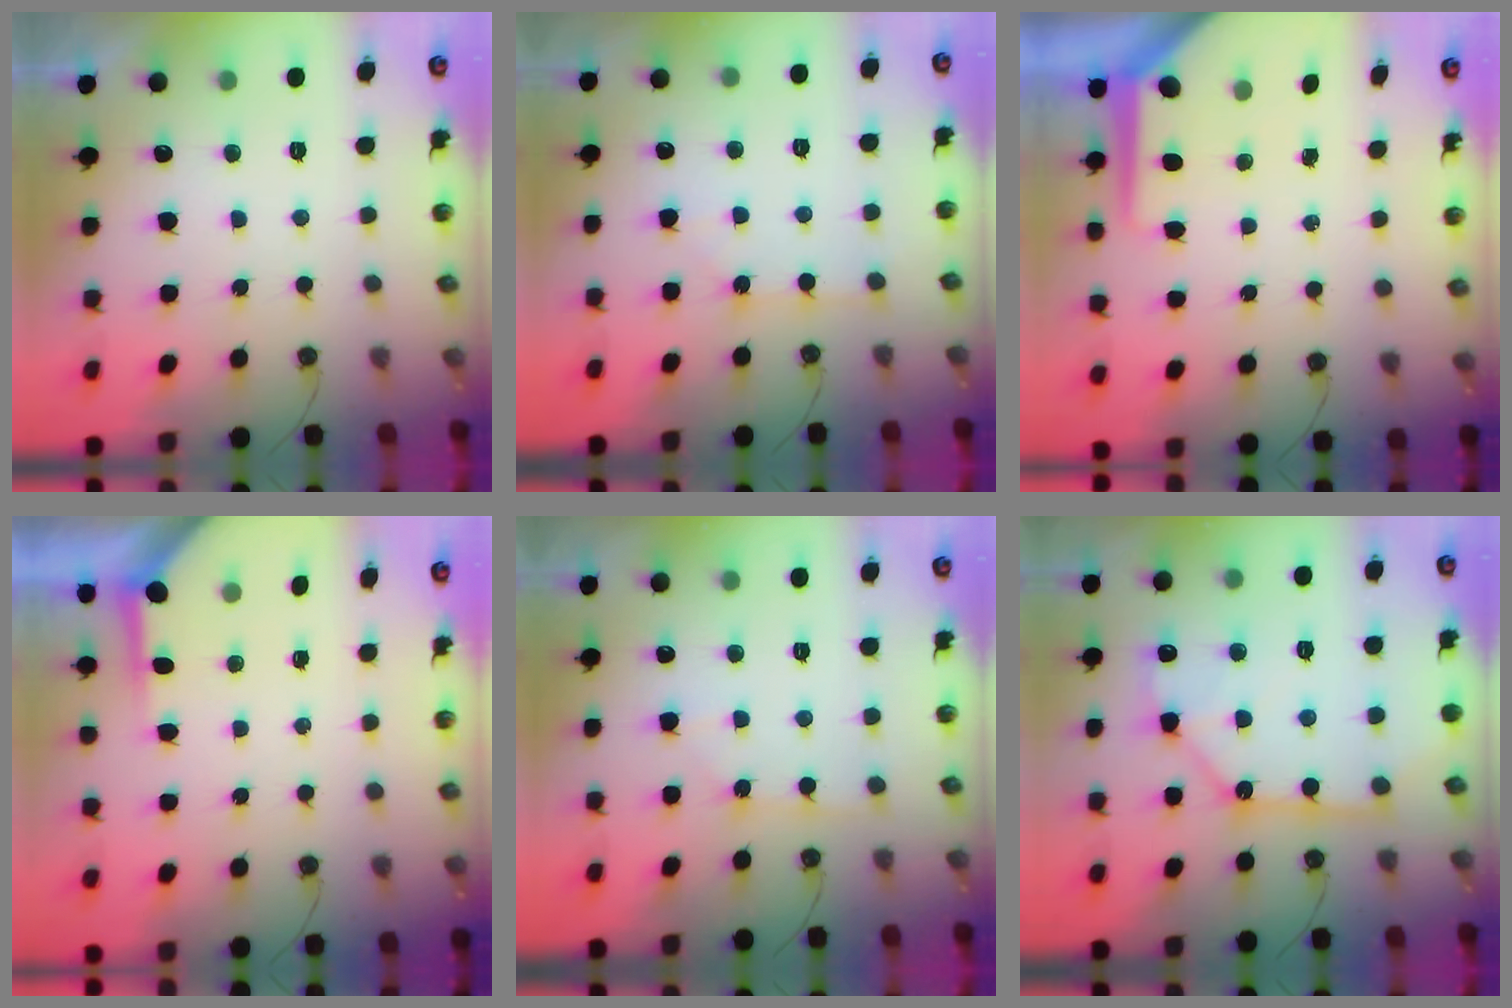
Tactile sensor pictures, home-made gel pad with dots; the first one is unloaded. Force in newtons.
{"total": 2.6, "press": 2.6, "slide": 0.3}
{"total": 9.0, "press": 8.9, "slide": 0.7}
{"total": 3.9, "press": 3.9, "slide": 0.3}
{"total": 6.2, "press": 6.2, "slide": 0.5}
{"total": 13.9, "press": 13.8, "slide": 1.4}